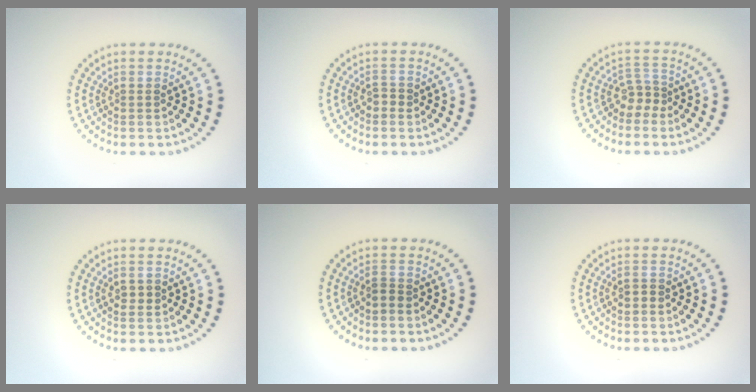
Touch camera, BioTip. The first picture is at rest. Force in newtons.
{"total": 0.9, "press": 0.8, "slide": 0.2}
{"total": 1.9, "press": 1.3, "slide": 1.4}
{"total": 1.1, "press": 1.1, "slide": 0.1}
{"total": 0.8, "press": 0.5, "slide": 0.6}
{"total": 0.8, "press": 0.8, "slide": 0.1}